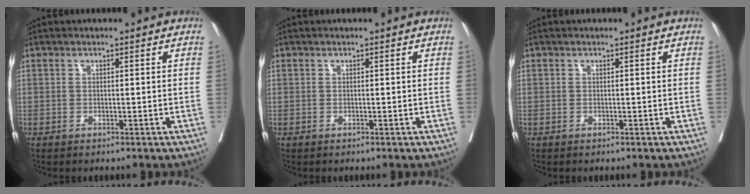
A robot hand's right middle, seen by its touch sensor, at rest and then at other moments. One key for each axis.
{"total": 0.0}
{"total": 0.0}